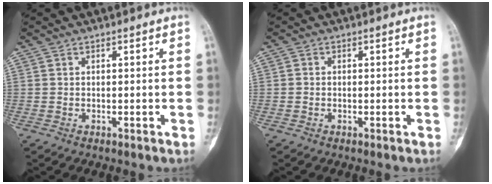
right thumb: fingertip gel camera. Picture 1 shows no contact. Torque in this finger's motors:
{"motor_torque": [-0.40, -0.23, 0.02, -0.22, 0.01]}